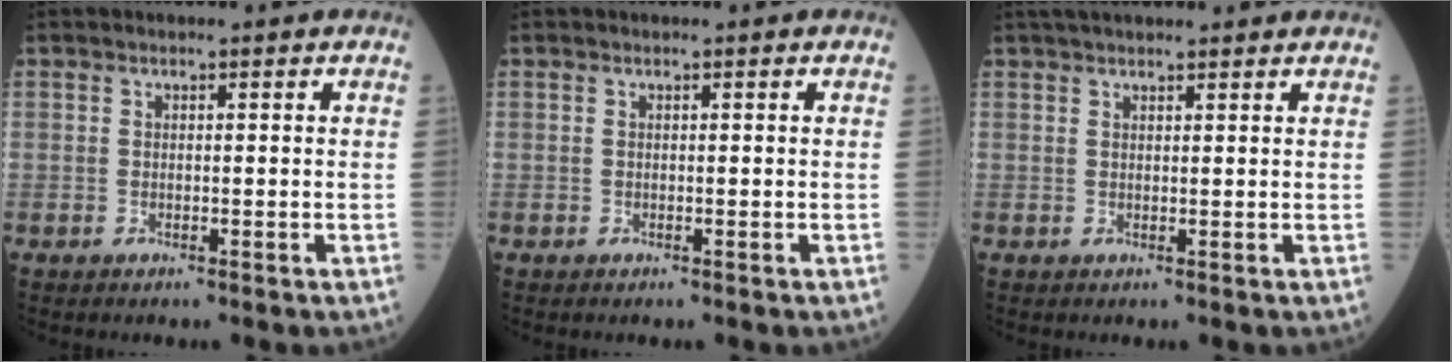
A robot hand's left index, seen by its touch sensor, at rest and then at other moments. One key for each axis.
{"total": 0.0}
{"total": 7.7, "fx": 6.8, "fy": 1.2, "fz": 3.4, "tx": -0.048, "ty": 0.039, "tz": 0.098}